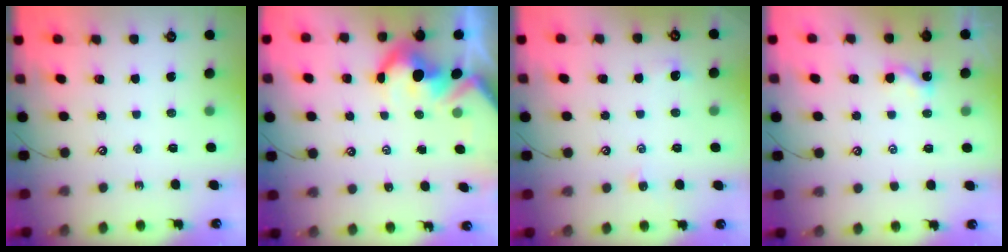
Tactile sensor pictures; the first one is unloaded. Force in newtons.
{"total": 7.7, "press": 7.6, "slide": 1.1}
{"total": 0.0}
{"total": 0.8, "press": 0.7, "slide": 0.2}